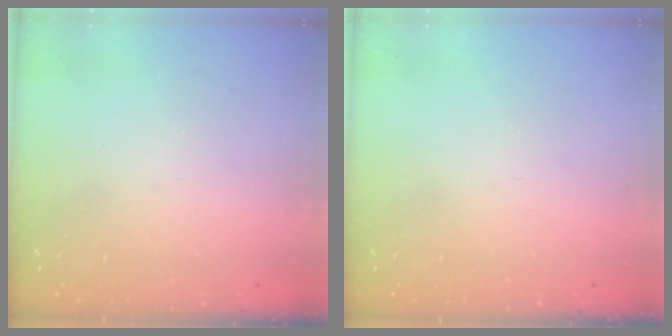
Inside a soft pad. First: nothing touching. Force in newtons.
{"total": 0.0}